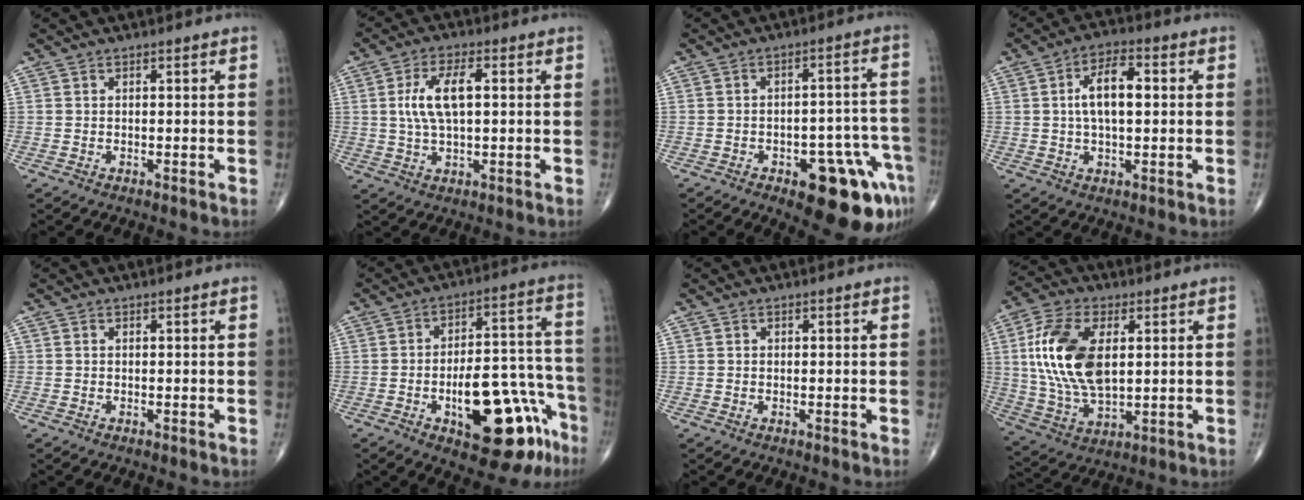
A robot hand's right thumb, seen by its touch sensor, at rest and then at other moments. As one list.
[{"total": 8.5, "force": [1.2, 3.6, 7.7], "torque": [-0.153, 0.008, 0.022]}, {"total": 15.9, "force": [-7.8, 6.7, 12.1], "torque": [-0.087, 0.057, -0.084]}, {"total": 8.7, "force": [1.0, 4.0, 7.6], "torque": [-0.126, 0.014, 0.014]}, {"total": 0.0}, {"total": 20.1, "force": [-9.4, 8.2, 15.7], "torque": [-0.168, 0.072, -0.117]}, {"total": 0.0}, {"total": 17.2, "force": [3.0, 9.3, 14.2], "torque": [-0.280, -0.005, 0.059]}]